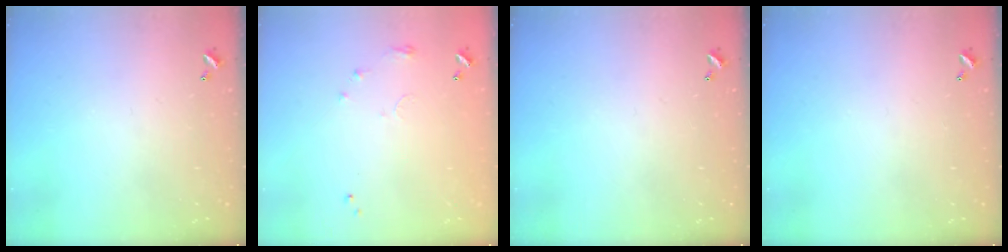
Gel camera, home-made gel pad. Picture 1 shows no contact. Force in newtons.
{"total": 6.3, "press": 6.3, "slide": 0.9}
{"total": 0.0}
{"total": 0.0}